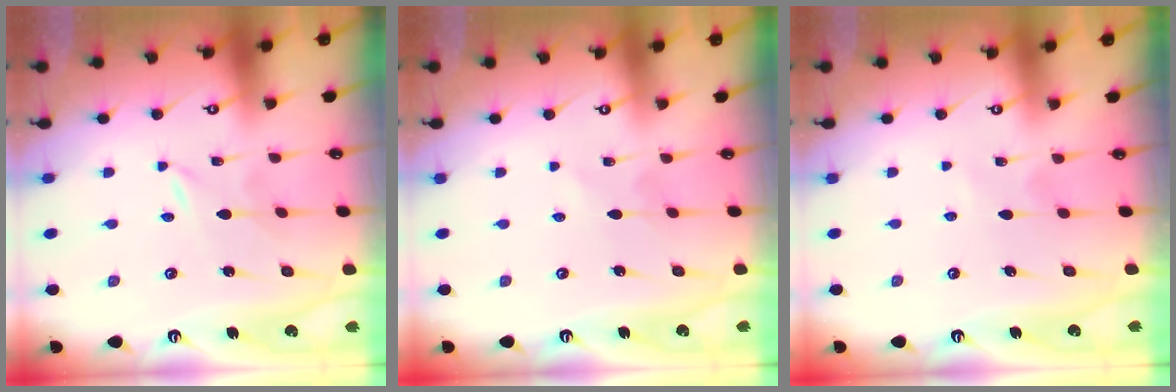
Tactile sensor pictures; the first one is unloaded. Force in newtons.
{"total": 0.8, "press": 0.8, "slide": 0.1}
{"total": 1.6, "press": 1.6, "slide": 0.2}